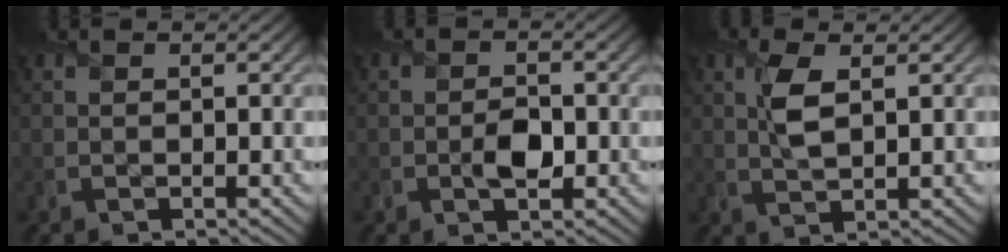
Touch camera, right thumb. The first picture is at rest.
{"total": 2.8, "force": [-0.8, 1.8, 2.0], "torque": [-0.034, -0.007, -0.012]}
{"total": 3.8, "force": [1.2, 1.5, 3.3], "torque": [-0.078, 0.000, 0.025]}